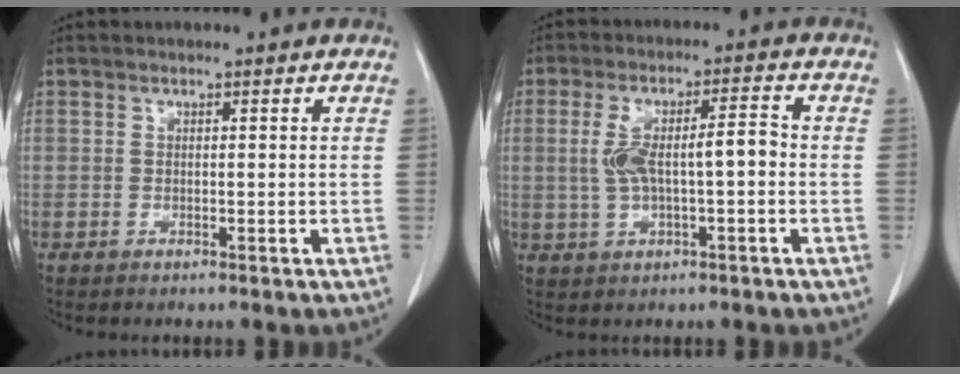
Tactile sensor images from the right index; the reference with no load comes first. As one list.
[{"total": 7.8, "force": [-0.2, 2.0, 7.5], "torque": [-0.149, 0.026, 0.004]}]